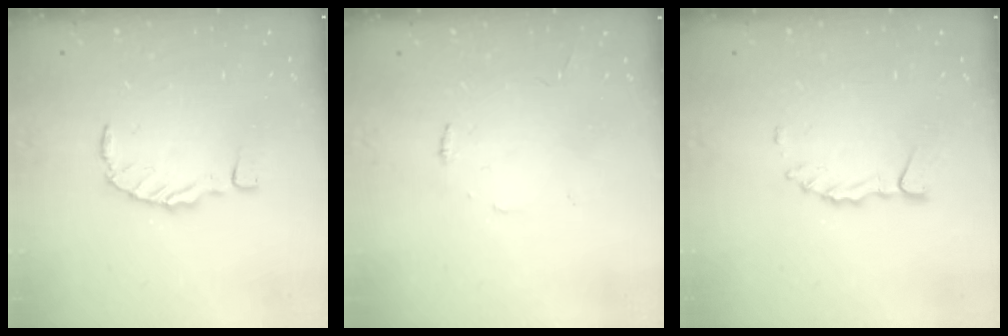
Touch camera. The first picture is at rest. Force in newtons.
{"total": 5.4, "press": 5.4, "slide": 0.2}
{"total": 1.5, "press": 1.5, "slide": 0.3}